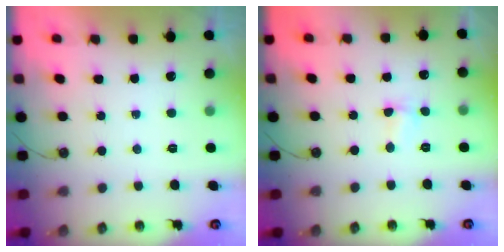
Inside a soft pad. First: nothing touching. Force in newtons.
{"total": 3.2, "press": 1.8, "slide": 2.6}